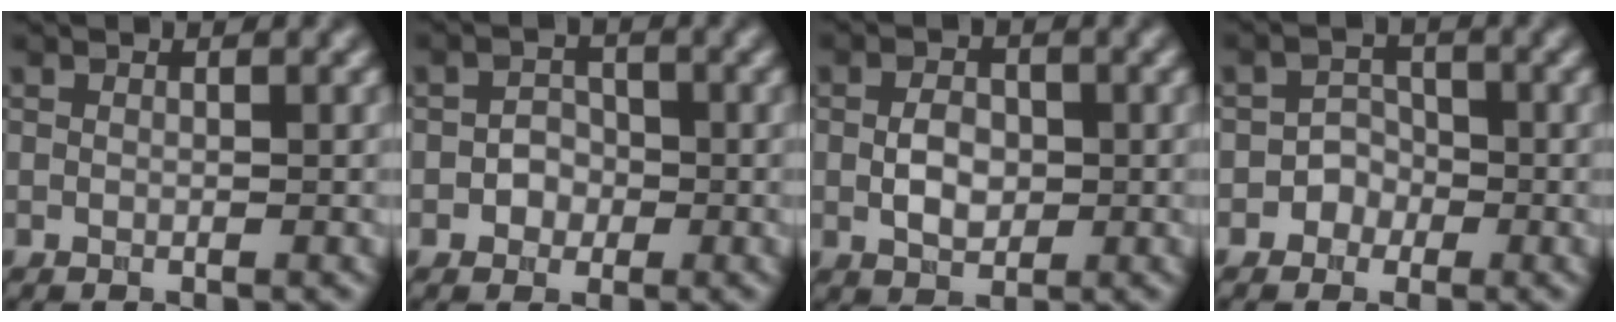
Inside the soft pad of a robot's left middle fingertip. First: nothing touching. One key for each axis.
{"total": 1.8, "fx": -0.6, "fy": 1.6, "fz": 0.7, "tx": -0.004, "ty": 0.004, "tz": -0.011}
{"total": 3.0, "fx": -0.1, "fy": 2.1, "fz": 2.2, "tx": -0.042, "ty": -0.001, "tz": -0.004}
{"total": 1.9, "fx": -0.9, "fy": 1.6, "fz": 0.3, "tx": 0.009, "ty": 0.008, "tz": -0.018}